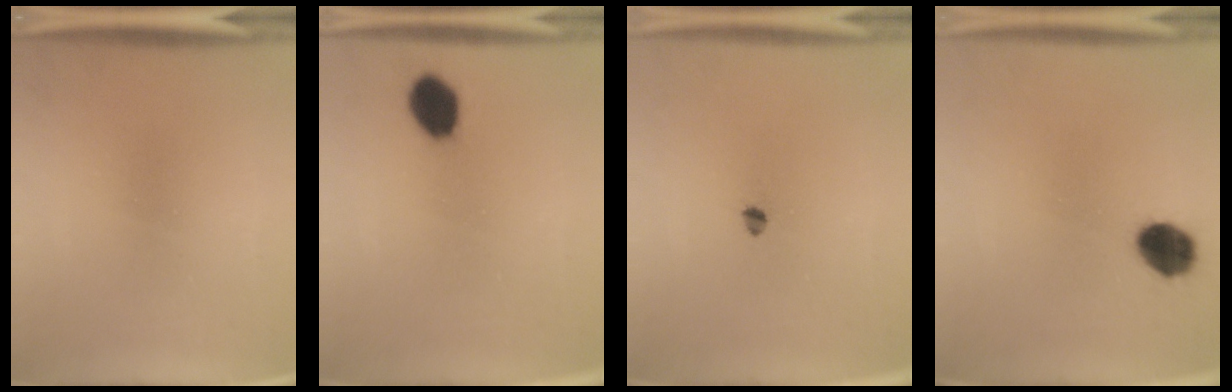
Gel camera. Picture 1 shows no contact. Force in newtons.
{"total": 6.7}
{"total": 1.4}
{"total": 8.8}